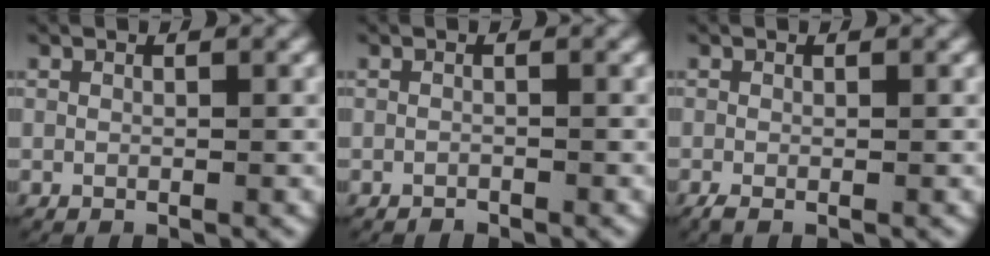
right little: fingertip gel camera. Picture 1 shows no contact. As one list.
[{"total": 0.7, "force": [-0.7, 0.1, 0.0], "torque": [-0.001, -0.005, -0.012]}, {"total": 1.0, "force": [-0.8, 0.3, 0.6], "torque": [-0.011, -0.005, -0.012]}]